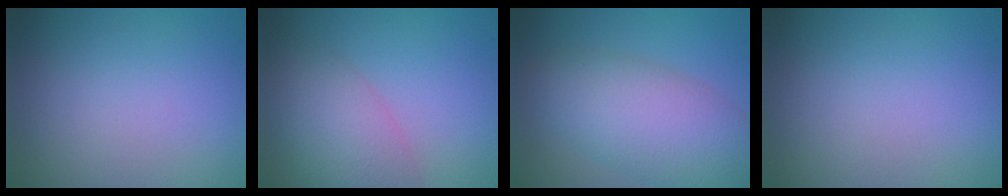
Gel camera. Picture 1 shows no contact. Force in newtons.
{"total": 5.8, "press": 5.8, "slide": 0.4}
{"total": 6.8, "press": 6.8, "slide": 0.3}
{"total": 0.0}